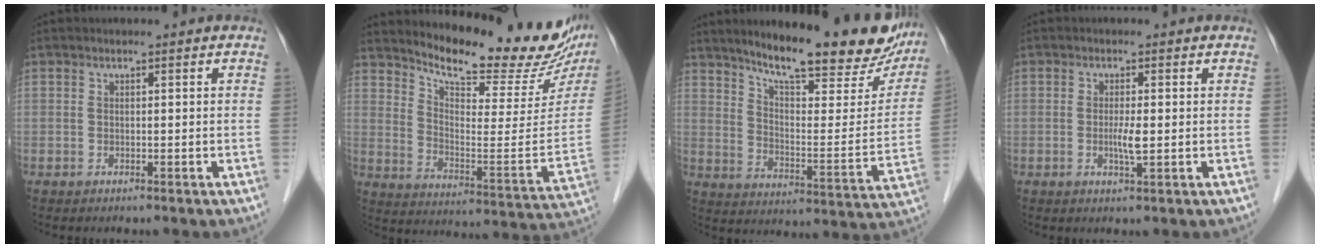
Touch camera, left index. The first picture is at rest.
{"total": 21.8, "force": [19.2, 4.8, 8.9], "torque": [-0.133, -0.061, 0.255]}
{"total": 24.3, "force": [19.7, 5.2, 13.4], "torque": [-0.189, -0.023, 0.265]}
{"total": 2.4, "force": [-0.1, 0.2, 2.4], "torque": [-0.048, -0.003, -0.002]}